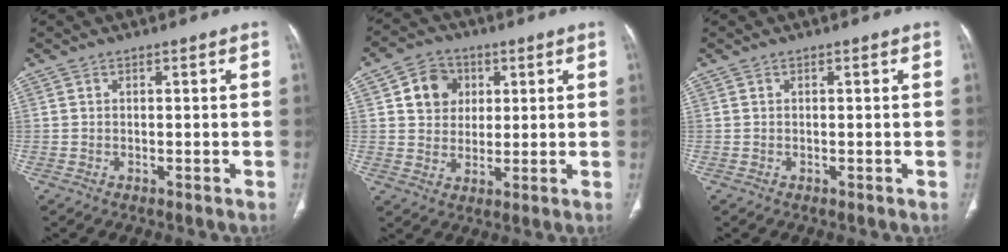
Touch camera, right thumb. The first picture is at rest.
{"total": 8.3, "force": [2.6, 7.1, 3.5], "torque": [-0.022, -0.006, 0.044]}
{"total": 0.0}